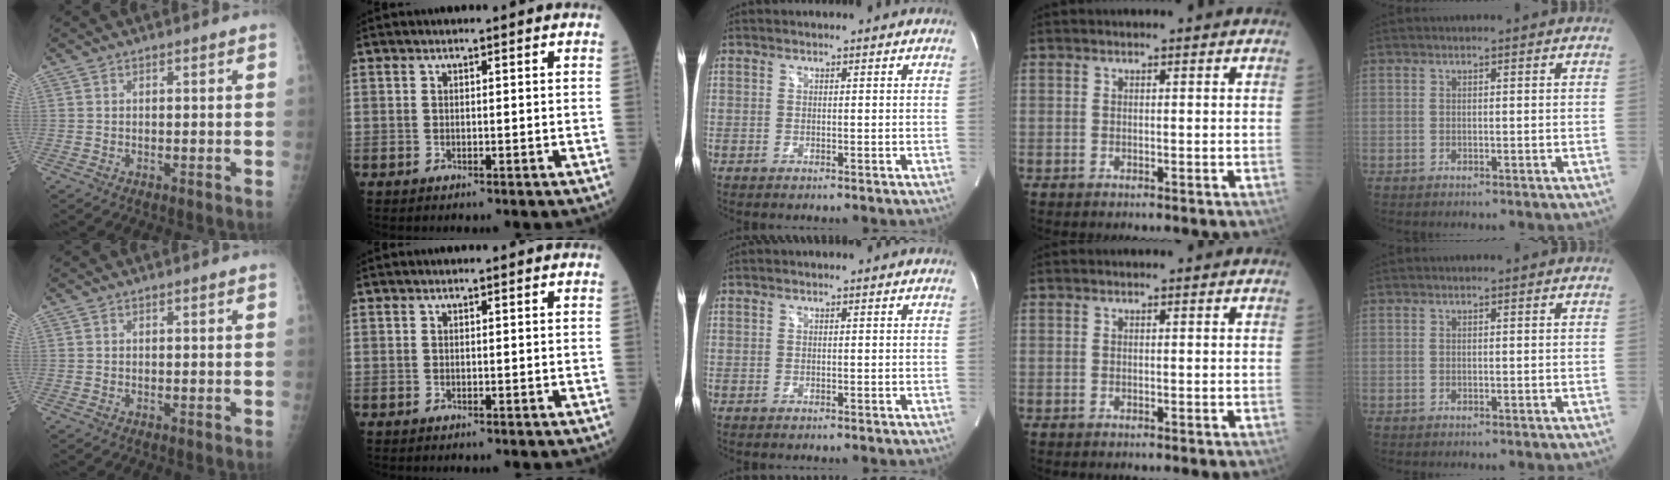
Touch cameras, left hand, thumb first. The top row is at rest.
{}